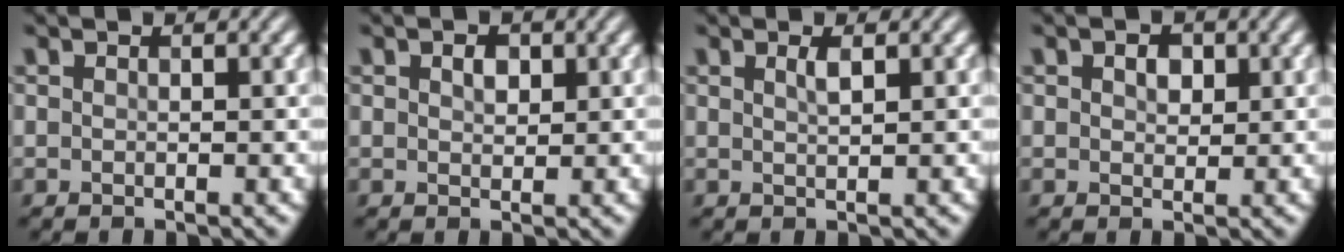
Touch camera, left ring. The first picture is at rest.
{"total": 1.4, "force": [0.6, 0.9, 0.9], "torque": [-0.015, 0.001, 0.010]}
{"total": 1.2, "force": [0.6, 0.3, 0.9], "torque": [-0.016, 0.002, 0.010]}
{"total": 1.8, "force": [0.7, 1.2, 1.1], "torque": [-0.016, 0.000, 0.011]}